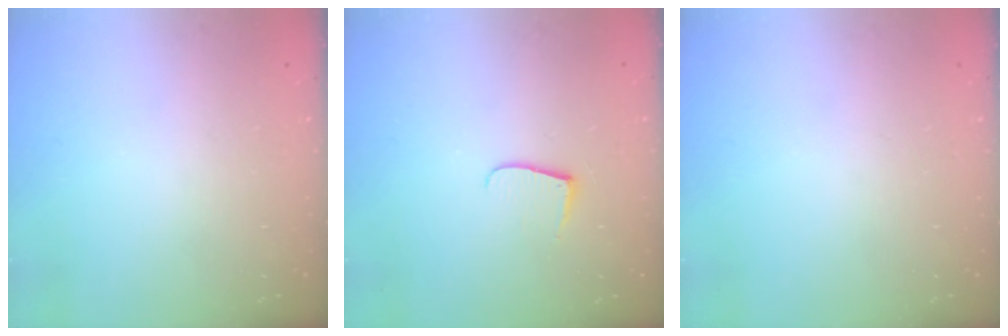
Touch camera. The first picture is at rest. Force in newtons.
{"total": 6.9, "press": 6.9, "slide": 0.7}
{"total": 0.0}